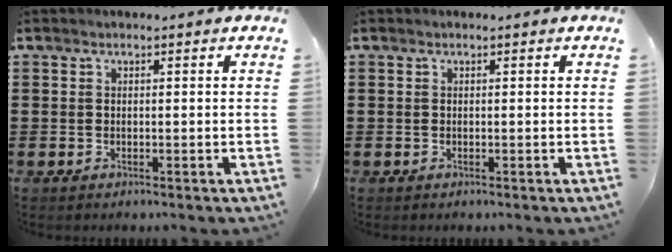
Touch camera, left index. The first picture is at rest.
{"total": 0.0}